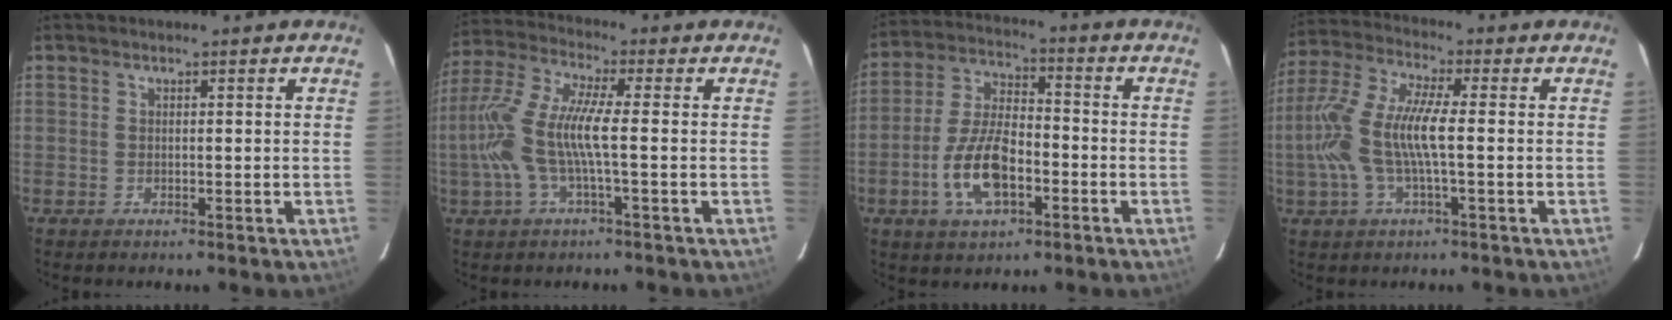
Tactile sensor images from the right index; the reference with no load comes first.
{"total": 12.1, "force": [-2.0, 1.4, 11.9], "torque": [-0.242, -0.001, -0.039]}
{"total": 11.8, "force": [-4.5, 5.3, 9.5], "torque": [-0.202, 0.004, -0.080]}
{"total": 12.6, "force": [-1.4, 2.6, 12.3], "torque": [-0.257, 0.004, -0.029]}